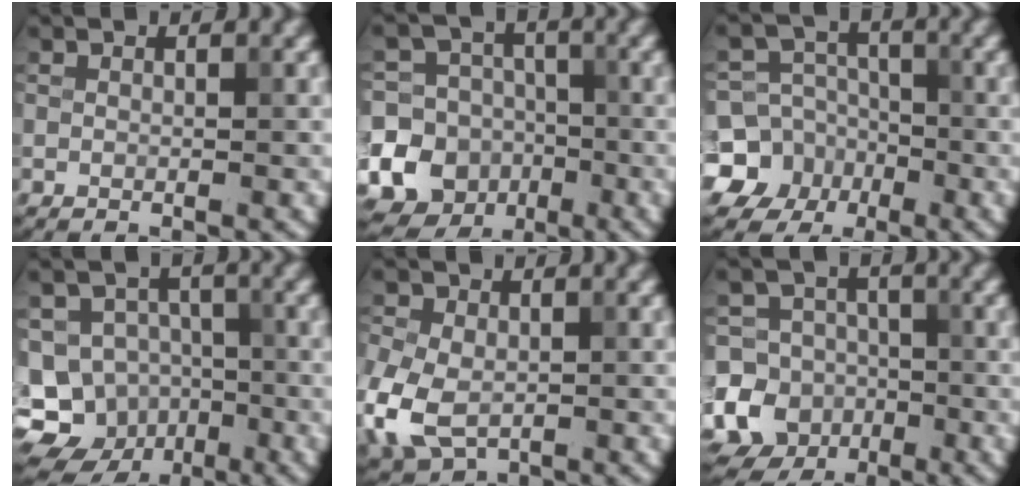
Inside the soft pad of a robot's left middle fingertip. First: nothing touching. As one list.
[{"total": 21.0, "force": [-7.6, 19.2, 3.8], "torque": [-0.110, -0.022, -0.153]}, {"total": 9.2, "force": [-3.4, 8.4, 1.9], "torque": [-0.043, -0.008, -0.081]}, {"total": 11.8, "force": [-6.8, 9.3, 2.6], "torque": [-0.045, -0.016, -0.103]}, {"total": 7.7, "force": [-2.2, 5.3, 5.2], "torque": [-0.136, -0.021, -0.044]}, {"total": 17.9, "force": [-6.9, 16.2, 3.4], "torque": [-0.096, -0.022, -0.136]}]